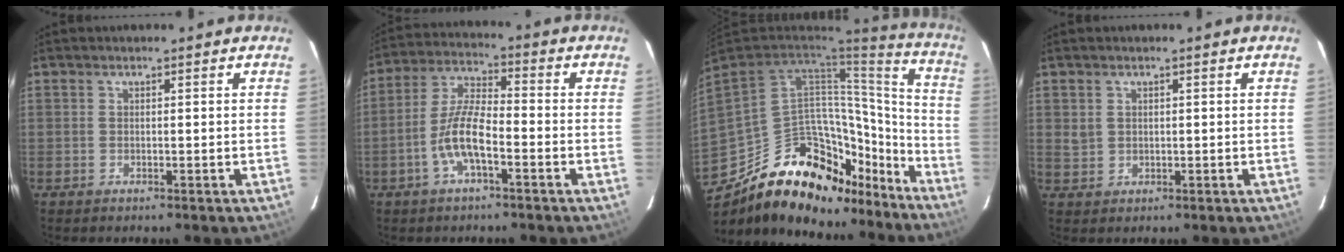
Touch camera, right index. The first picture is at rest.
{"total": 8.7, "force": [-3.7, 2.6, 7.4], "torque": [-0.162, 0.008, -0.071]}
{"total": 30.9, "force": [-21.6, 17.0, 14.0], "torque": [-0.269, 0.061, -0.297]}
{"total": 2.2, "force": [0.5, 2.0, 0.7], "torque": [-0.011, 0.004, 0.013]}